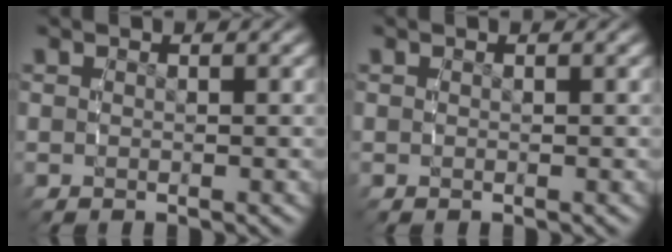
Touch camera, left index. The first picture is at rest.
{"total": 0.0}